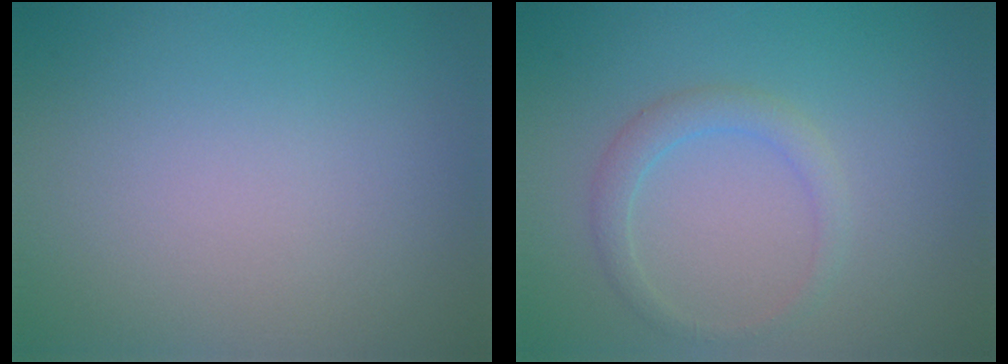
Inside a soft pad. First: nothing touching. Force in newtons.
{"total": 1.9, "press": 1.9, "slide": 0.1}